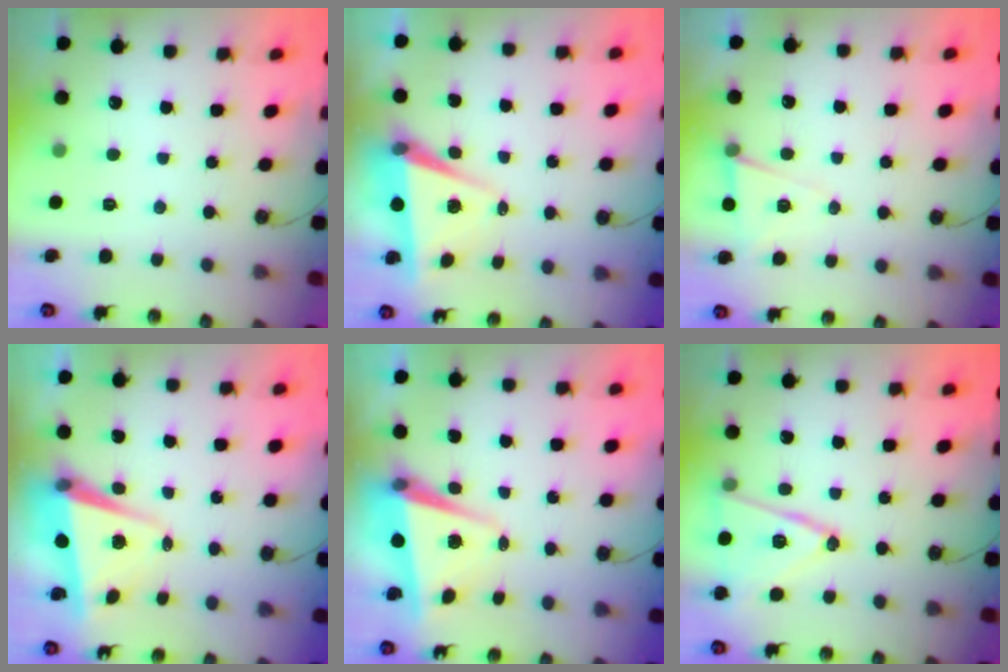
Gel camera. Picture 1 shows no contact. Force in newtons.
{"total": 5.9, "press": 4.2, "slide": 4.2}
{"total": 7.7, "press": 6.0, "slide": 4.8}
{"total": 5.9, "press": 5.7, "slide": 1.5}
{"total": 7.2, "press": 7.2, "slide": 0.4}
{"total": 15.0, "press": 14.6, "slide": 3.4}